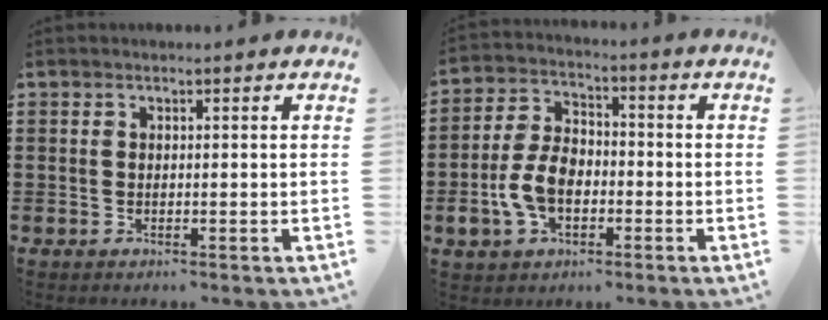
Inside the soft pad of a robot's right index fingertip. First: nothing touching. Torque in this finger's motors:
{"motor_torque": [1.69, 0.45, 0.87, 0.21]}